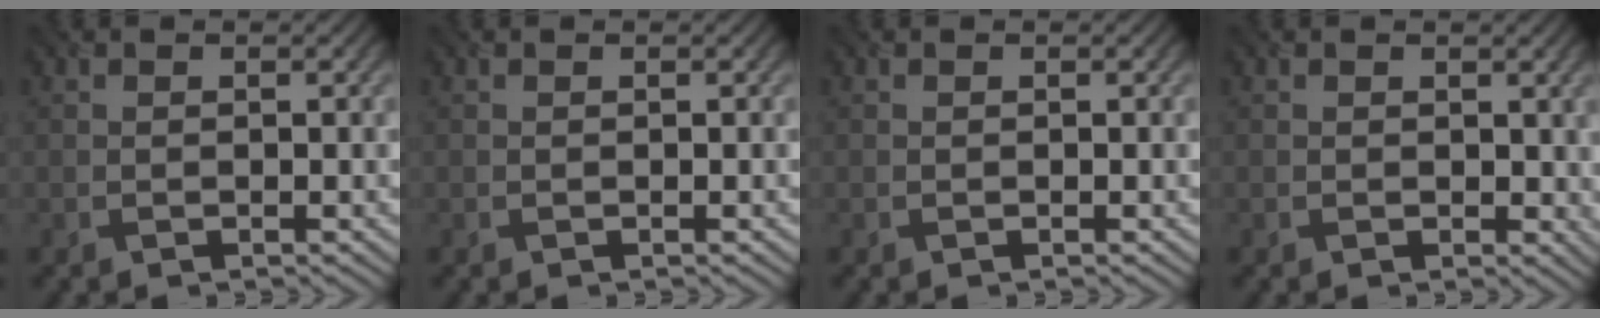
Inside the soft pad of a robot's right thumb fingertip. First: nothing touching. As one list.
[{"total": 0.0}, {"total": 0.0}, {"total": 1.4, "force": [0.4, 1.1, 0.8], "torque": [-0.013, -0.007, 0.007]}]